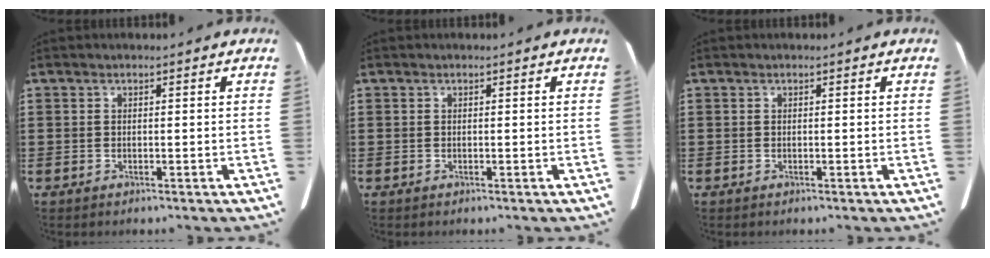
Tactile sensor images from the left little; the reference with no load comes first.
{"total": 0.0}
{"total": 0.0}